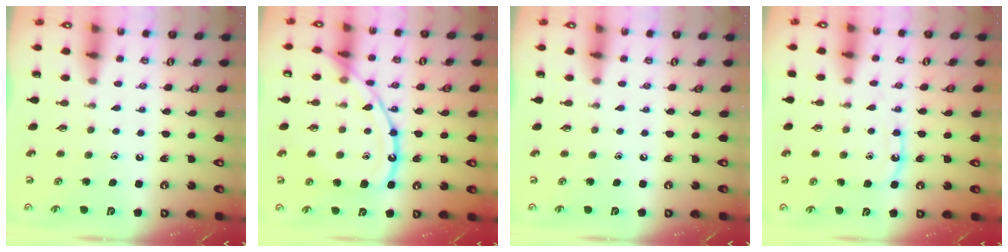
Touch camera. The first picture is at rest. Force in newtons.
{"total": 16.3, "press": 16.3, "slide": 1.5}
{"total": 0.0}
{"total": 8.1, "press": 8.1, "slide": 0.7}